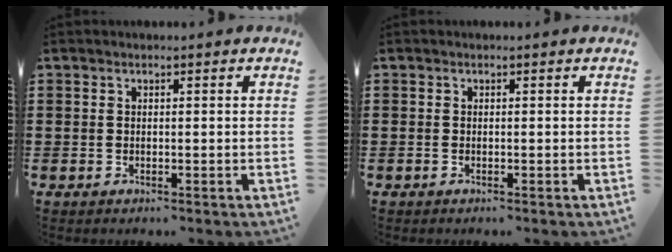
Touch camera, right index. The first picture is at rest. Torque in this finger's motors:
{"motor_torque": [0.05, 0.03, -0.02, 0.00]}